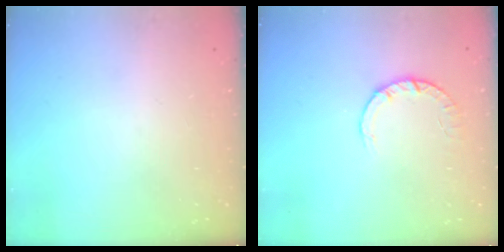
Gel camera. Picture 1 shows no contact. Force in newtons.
{"total": 2.8, "press": 2.8, "slide": 0.4}